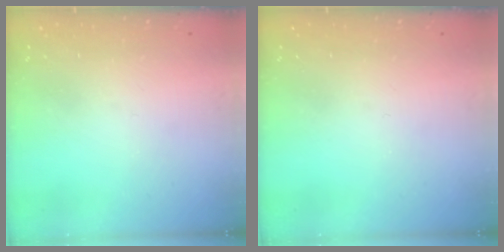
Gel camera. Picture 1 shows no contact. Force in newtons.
{"total": 0.0}